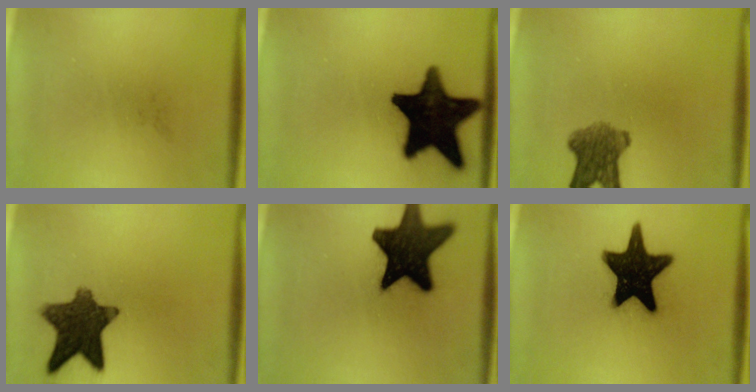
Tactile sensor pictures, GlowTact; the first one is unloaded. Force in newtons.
{"total": 19.3}
{"total": 6.9}
{"total": 11.5}
{"total": 18.0}
{"total": 18.7}